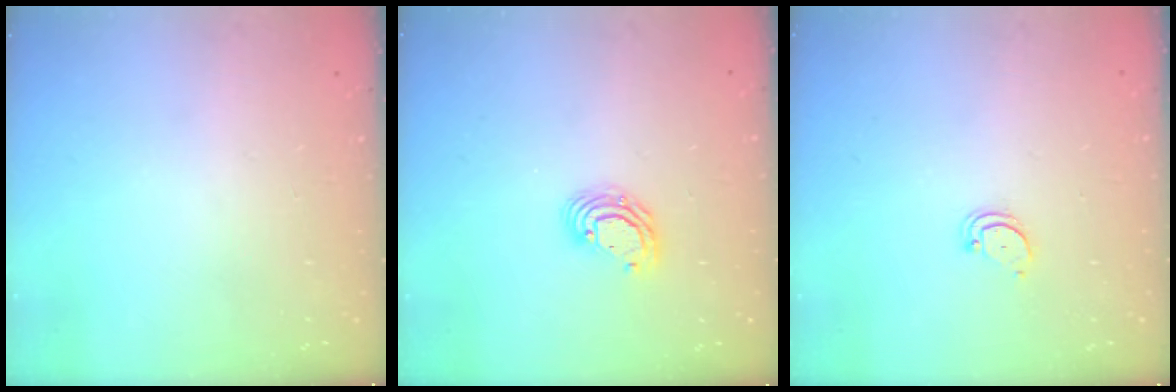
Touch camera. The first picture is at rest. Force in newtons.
{"total": 7.0, "press": 7.0, "slide": 0.8}
{"total": 3.5, "press": 3.4, "slide": 0.3}